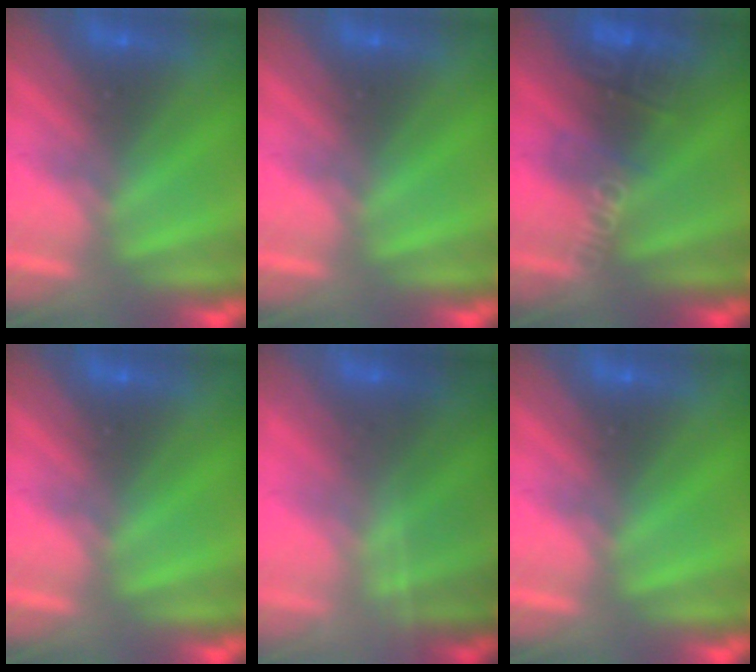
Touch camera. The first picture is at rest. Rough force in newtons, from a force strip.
{"total": 0.0}
{"total": 2.6}
{"total": 0.0}
{"total": 1.7}
{"total": 0.0}